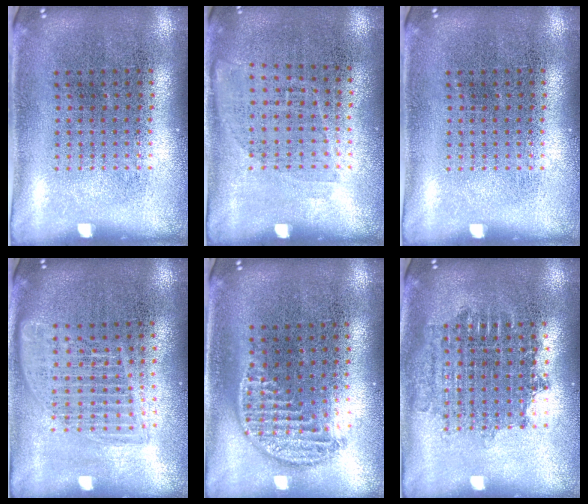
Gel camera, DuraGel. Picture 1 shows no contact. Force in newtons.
{"total": 1.0, "press": 0.8, "slide": 0.6}
{"total": 0.0}
{"total": 1.7, "press": 1.5, "slide": 0.8}
{"total": 1.3, "press": 1.1, "slide": 0.6}
{"total": 1.8, "press": 1.5, "slide": 1.0}